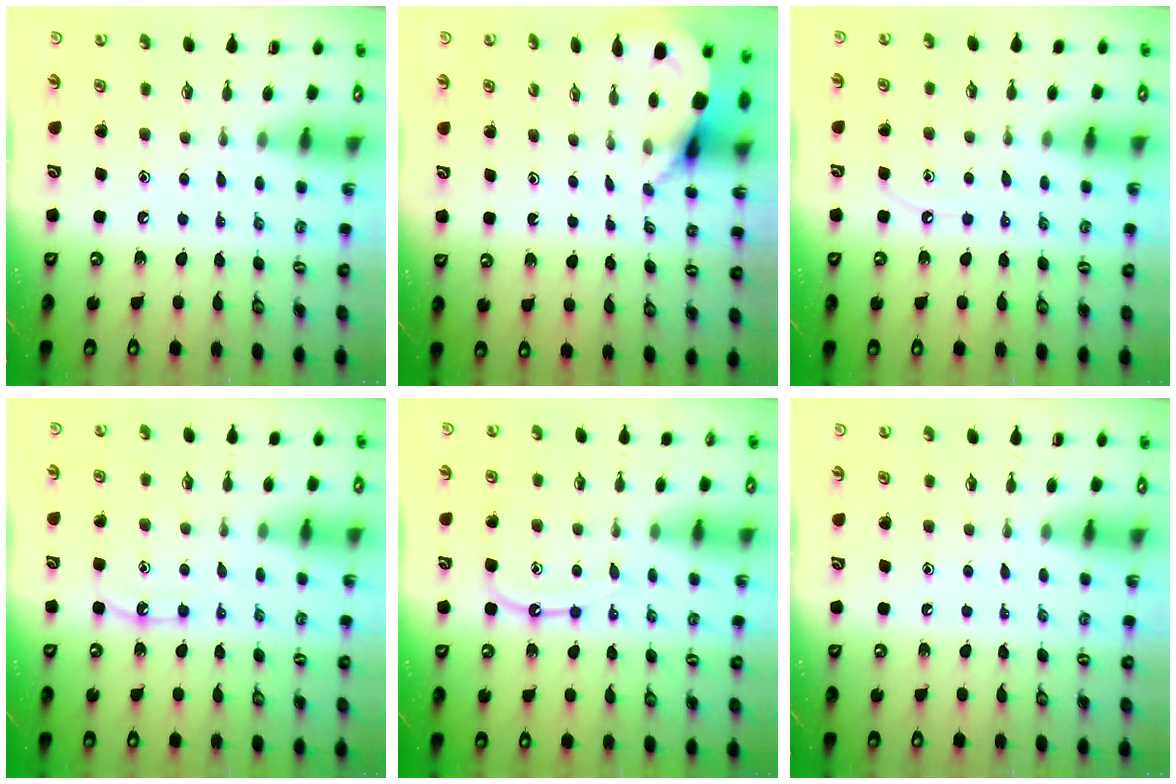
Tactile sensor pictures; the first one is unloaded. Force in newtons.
{"total": 3.8, "press": 3.8, "slide": 0.3}
{"total": 6.5, "press": 6.5, "slide": 0.8}
{"total": 7.0, "press": 6.9, "slide": 0.6}
{"total": 10.8, "press": 10.7, "slide": 1.1}
{"total": 0.0}